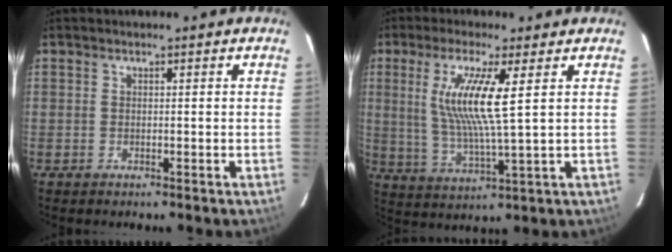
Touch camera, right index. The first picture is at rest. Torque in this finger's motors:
{"motor_torque": [0.40, 0.47, 0.23, 0.20]}